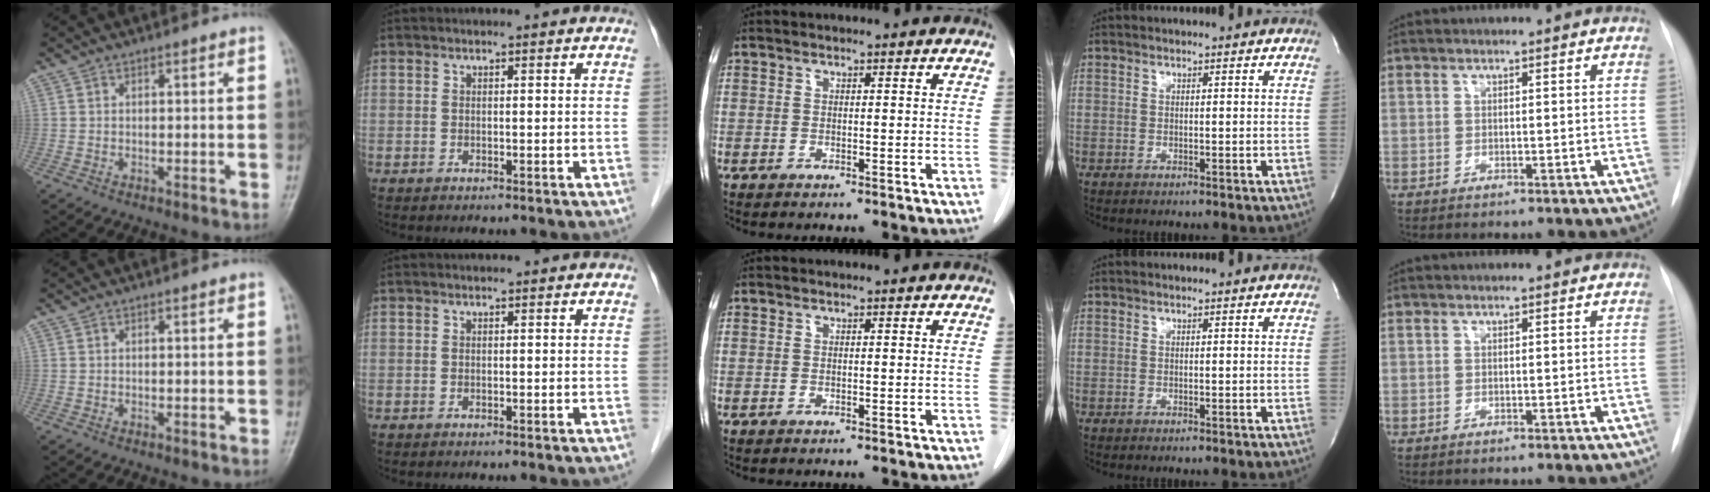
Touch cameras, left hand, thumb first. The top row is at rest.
{}